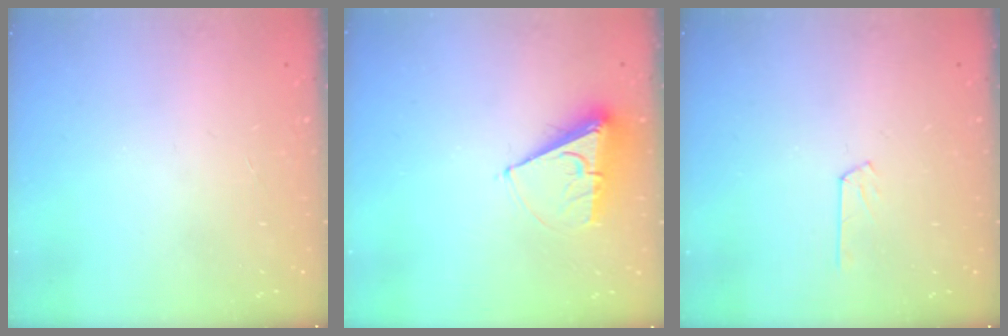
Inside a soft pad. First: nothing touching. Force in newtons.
{"total": 9.0, "press": 9.0, "slide": 0.3}
{"total": 3.7, "press": 3.7, "slide": 0.5}